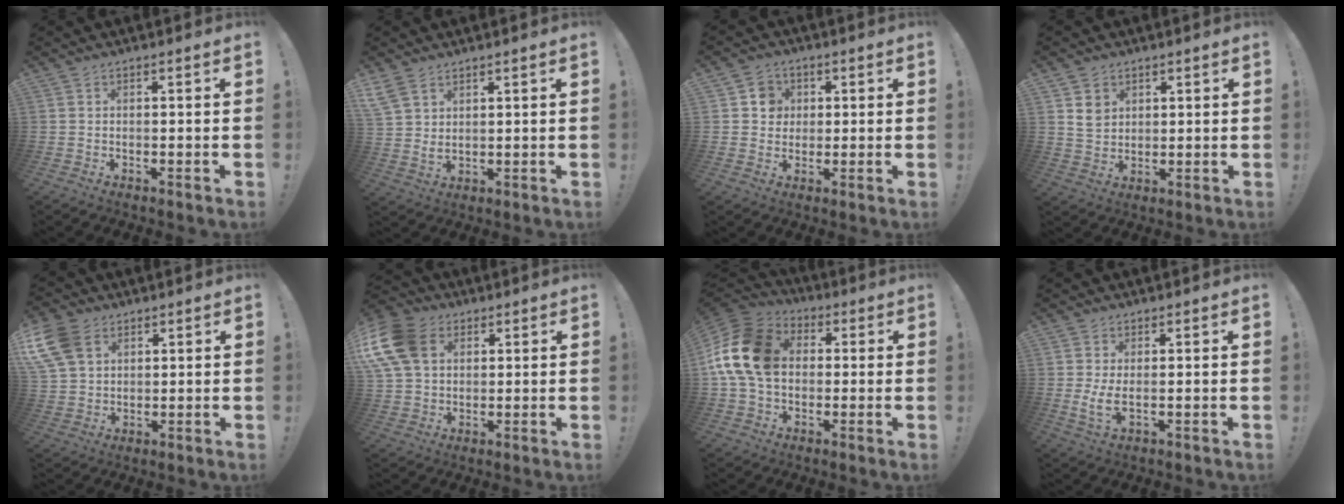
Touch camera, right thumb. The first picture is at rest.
{"total": 5.9, "force": [4.3, 2.9, 2.9], "torque": [-0.059, -0.016, 0.086]}
{"total": 6.1, "force": [1.6, 5.7, 1.7], "torque": [-0.018, -0.002, 0.031]}
{"total": 5.5, "force": [2.8, 4.5, 1.3], "torque": [-0.017, -0.011, 0.054]}
{"total": 11.9, "force": [5.4, 8.6, 6.3], "torque": [-0.129, -0.018, 0.109]}
{"total": 16.7, "force": [5.3, 12.4, 9.8], "torque": [-0.185, -0.010, 0.105]}
{"total": 18.0, "force": [2.6, 13.4, 11.7], "torque": [-0.215, 0.011, 0.051]}
{"total": 4.3, "force": [0.7, 1.7, 3.9], "torque": [-0.069, -0.013, 0.012]}